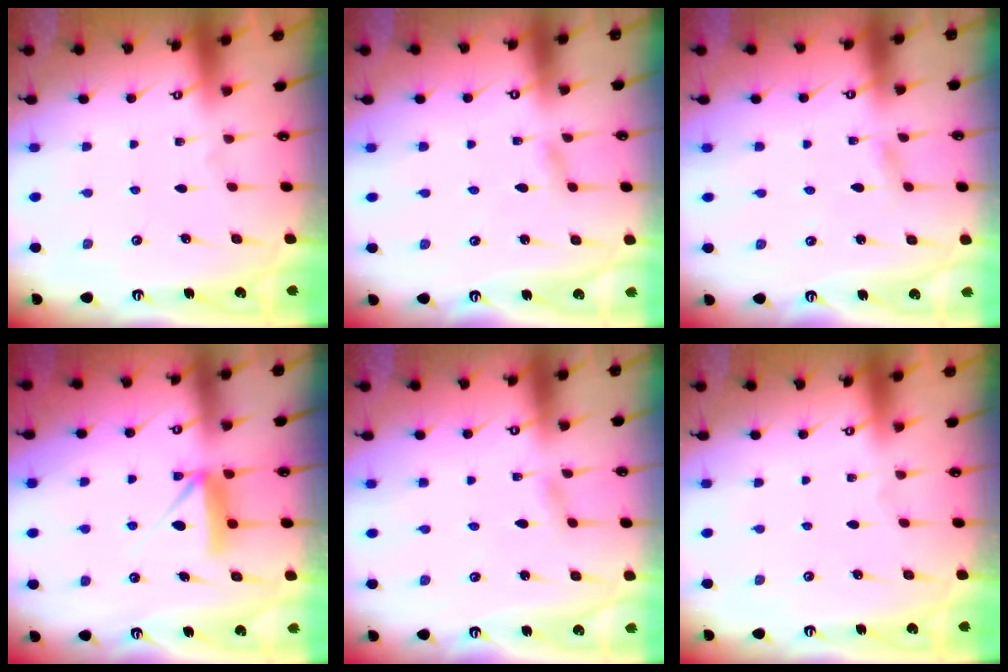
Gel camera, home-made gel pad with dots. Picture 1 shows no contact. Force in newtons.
{"total": 1.5, "press": 1.5, "slide": 0.2}
{"total": 1.9, "press": 1.9, "slide": 0.2}
{"total": 8.7, "press": 8.7, "slide": 0.7}
{"total": 2.4, "press": 2.3, "slide": 0.3}
{"total": 0.0}